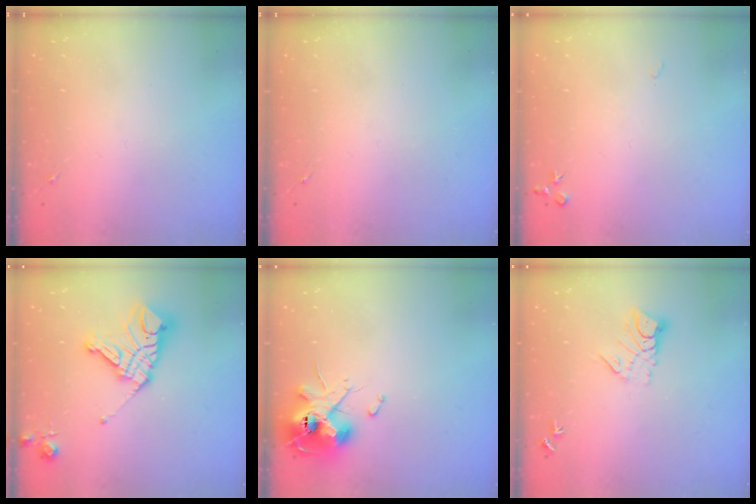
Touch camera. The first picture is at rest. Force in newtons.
{"total": 0.0}
{"total": 5.2, "press": 5.2, "slide": 0.7}
{"total": 17.1, "press": 17.0, "slide": 2.2}
{"total": 11.8, "press": 11.7, "slide": 1.6}
{"total": 8.3, "press": 8.3, "slide": 0.8}